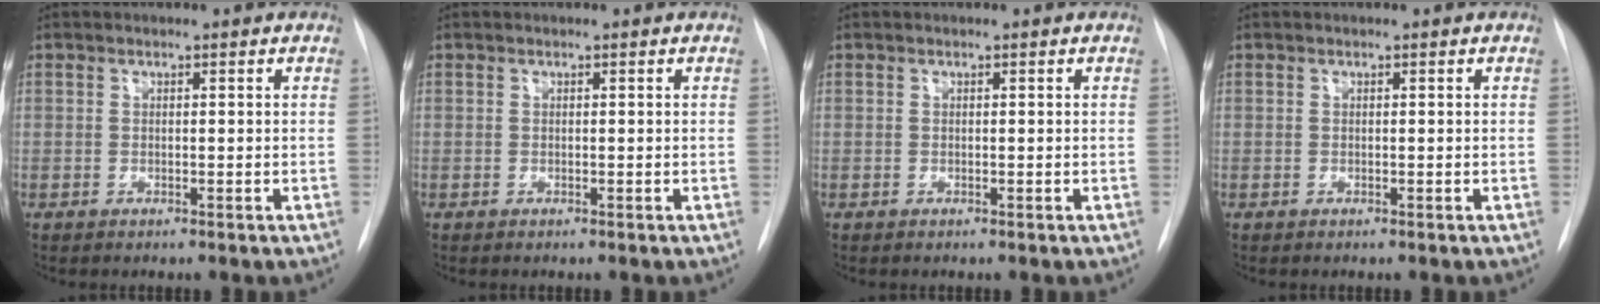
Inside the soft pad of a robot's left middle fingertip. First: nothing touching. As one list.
[{"total": 0.0}, {"total": 0.0}, {"total": 0.0}]